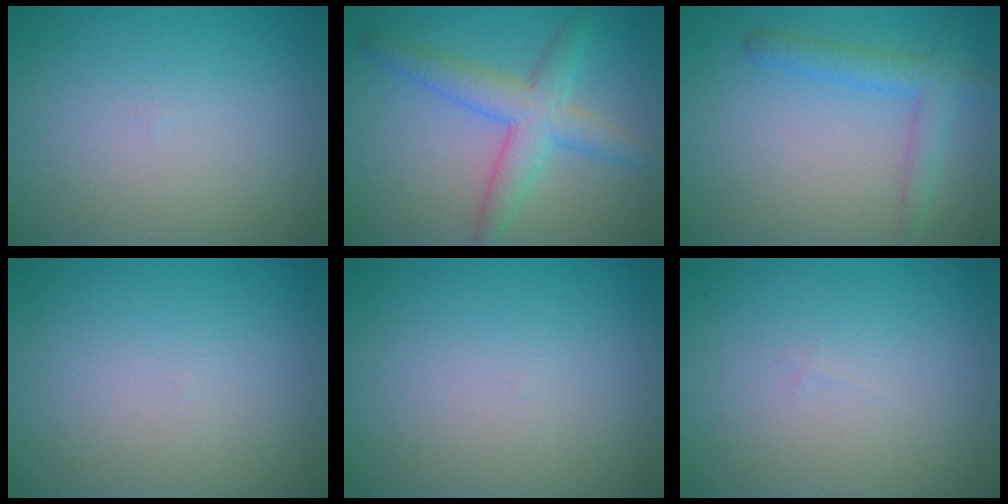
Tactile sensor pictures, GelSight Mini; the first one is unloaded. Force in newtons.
{"total": 4.7, "press": 4.7, "slide": 0.0}
{"total": 2.9, "press": 2.9, "slide": 0.2}
{"total": 0.0}
{"total": 0.0}
{"total": 0.0}